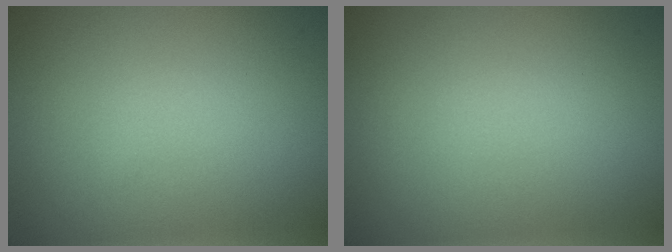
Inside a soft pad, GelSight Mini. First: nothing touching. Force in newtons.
{"total": 0.0}